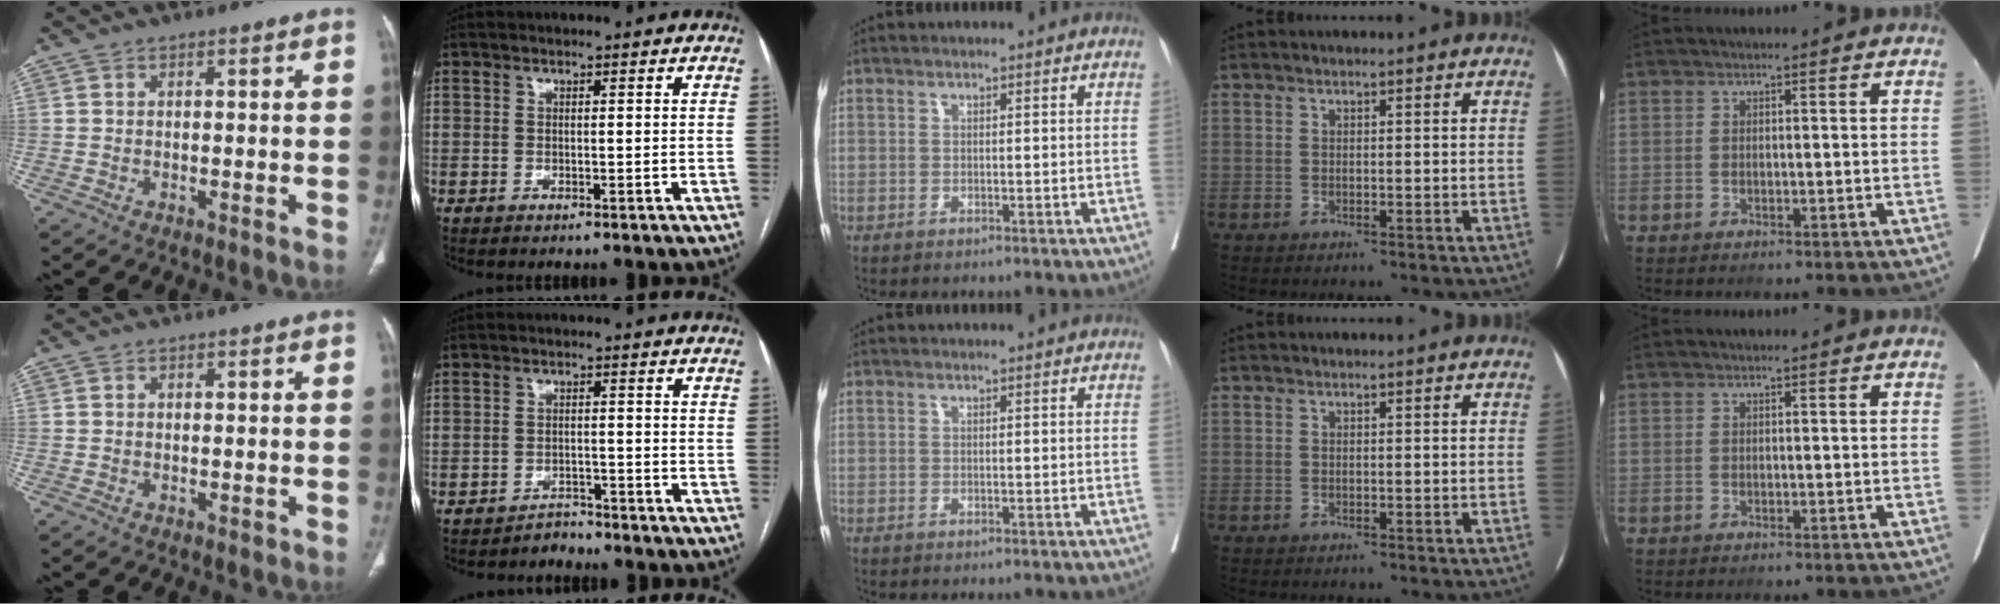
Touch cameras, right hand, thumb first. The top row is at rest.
{"thumb": {"total": 0.6, "force": [-0.2, 0.4, 0.4], "torque": [-0.004, 0.000, -0.004]}, "index": {"total": 2.2, "force": [-2.0, 0.7, -0.6], "torque": [0.014, -0.001, -0.031]}}